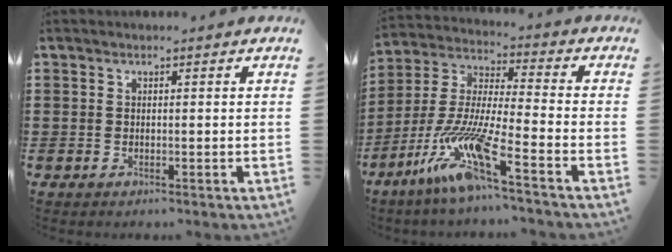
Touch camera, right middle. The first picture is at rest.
{"total": 12.5, "force": [-8.2, 0.5, 9.4], "torque": [-0.209, -0.022, -0.168]}